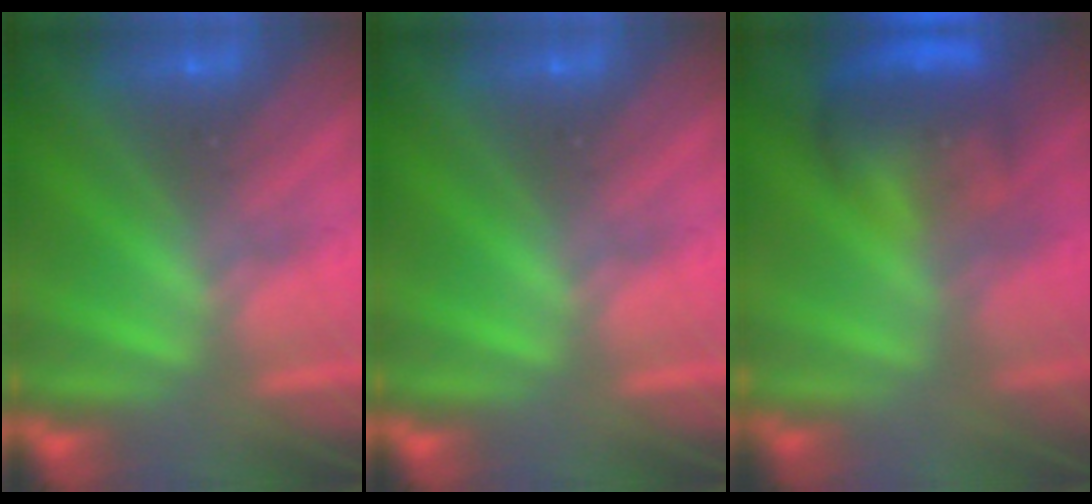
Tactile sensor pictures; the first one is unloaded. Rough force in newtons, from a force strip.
{"total": 0.0}
{"total": 7.3}